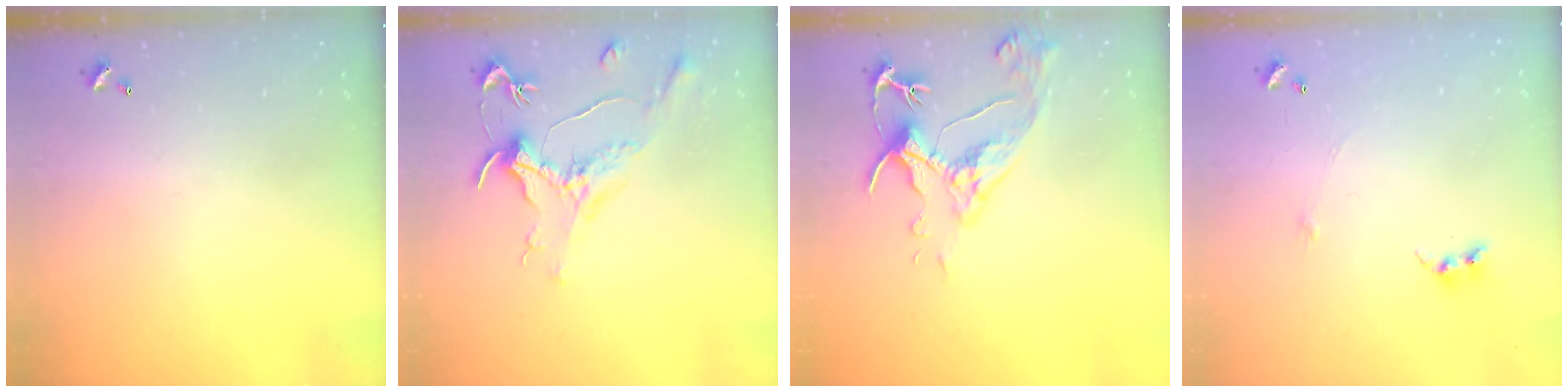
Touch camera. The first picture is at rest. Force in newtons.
{"total": 1.5, "press": 1.2, "slide": 0.9}
{"total": 6.6, "press": 6.5, "slide": 1.2}
{"total": 4.1, "press": 4.1, "slide": 0.2}